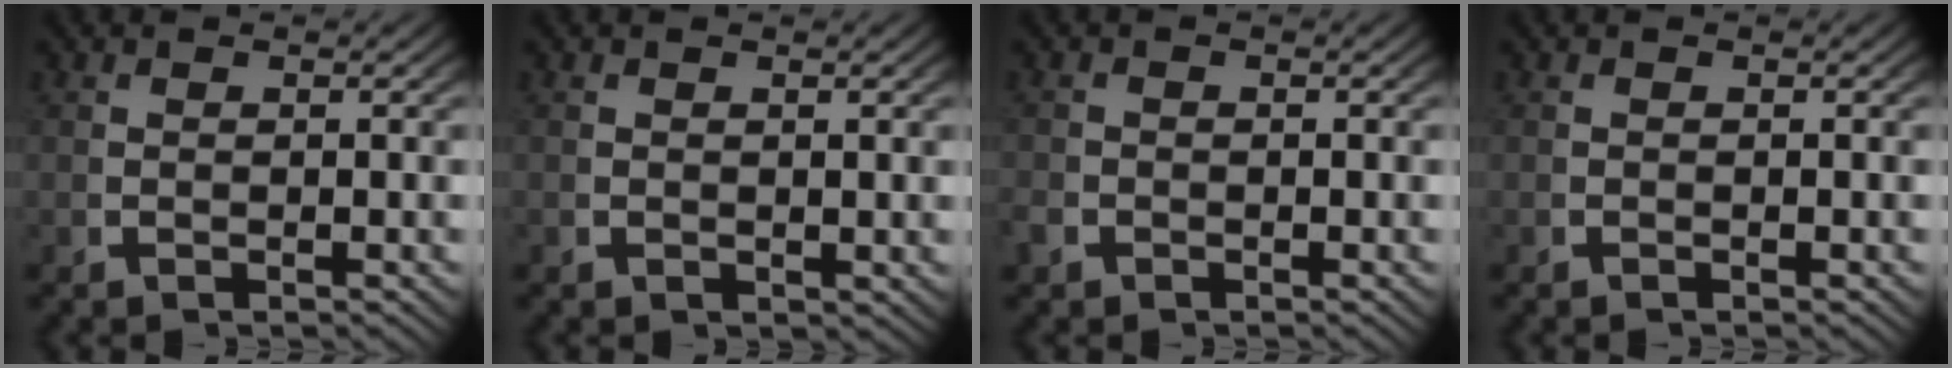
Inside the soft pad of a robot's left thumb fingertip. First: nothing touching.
{"total": 0.5, "force": [0.4, 0.3, 0.2], "torque": [-0.005, -0.004, 0.011]}
{"total": 1.0, "force": [-0.6, 0.7, 0.2], "torque": [-0.009, -0.009, -0.011]}
{"total": 0.0}